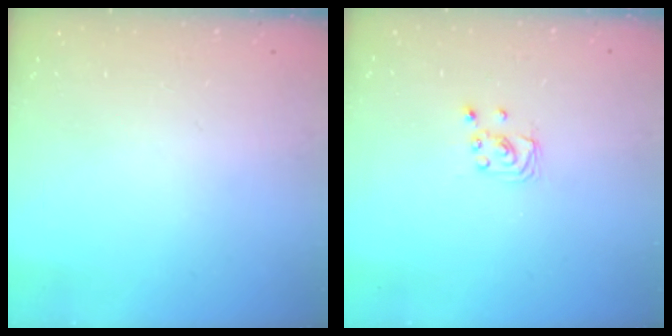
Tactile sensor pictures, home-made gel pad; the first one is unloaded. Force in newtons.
{"total": 2.2, "press": 2.2, "slide": 0.2}